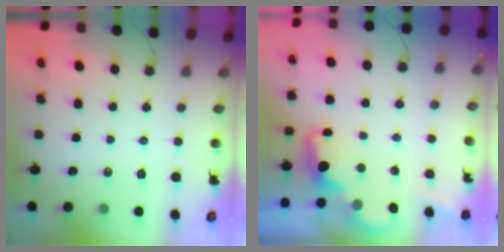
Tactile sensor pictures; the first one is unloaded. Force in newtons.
{"total": 2.1, "press": 2.1, "slide": 0.5}